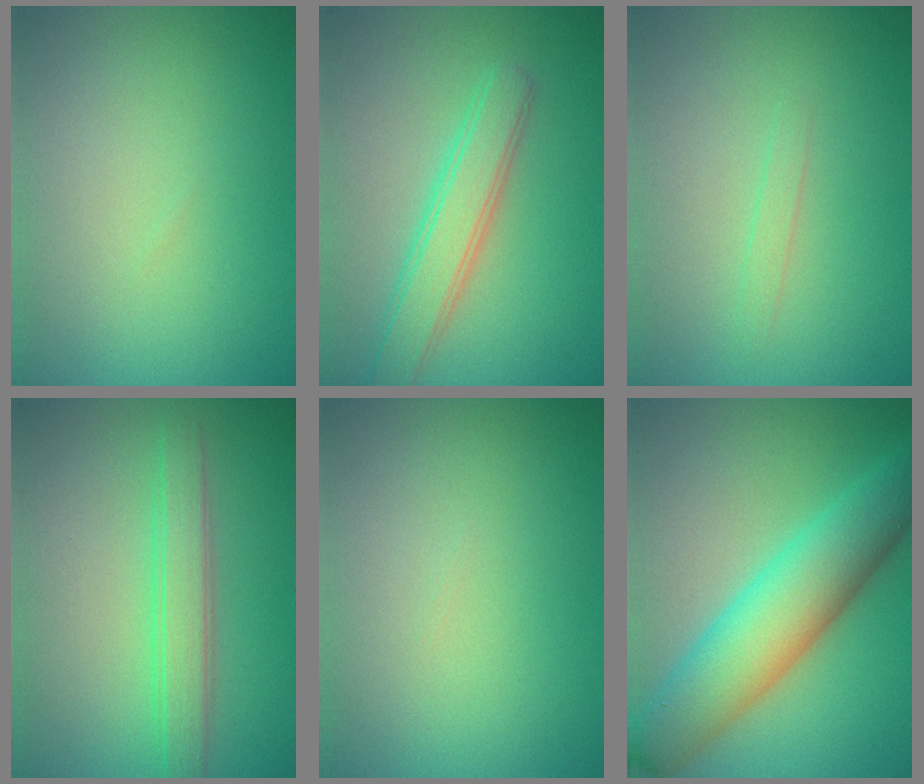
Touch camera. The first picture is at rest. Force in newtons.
{"total": 3.9, "press": 3.9, "slide": 0.2}
{"total": 0.8, "press": 0.8, "slide": 0.0}
{"total": 3.2, "press": 3.2, "slide": 0.4}
{"total": 0.0}
{"total": 8.5, "press": 8.5, "slide": 0.0}